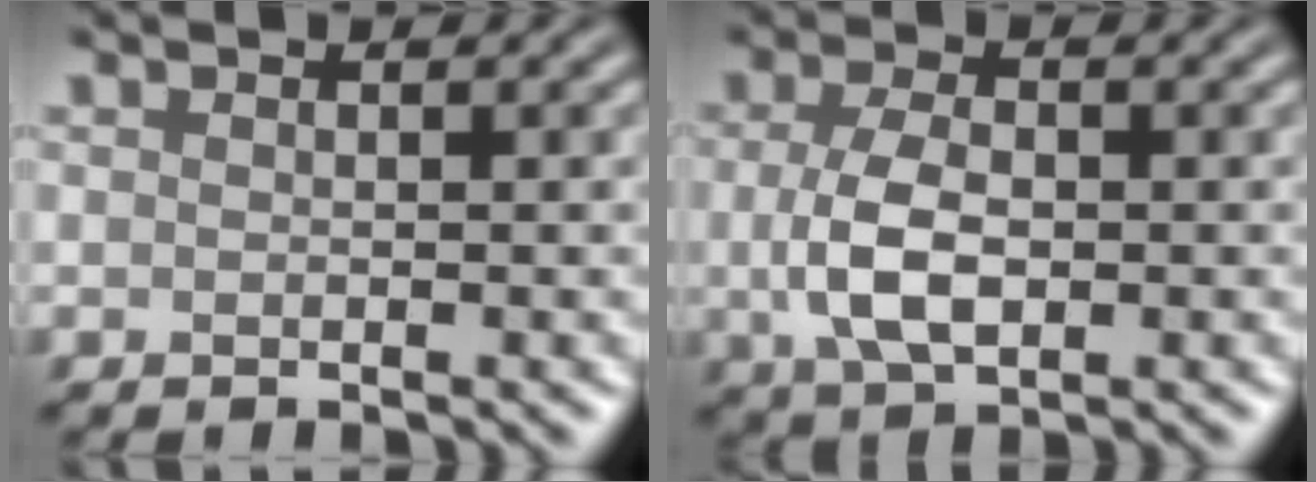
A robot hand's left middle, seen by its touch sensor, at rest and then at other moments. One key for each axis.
{"total": 4.4, "fx": -0.3, "fy": 2.4, "fz": 3.6, "tx": -0.083, "ty": -0.003, "tz": -0.004}